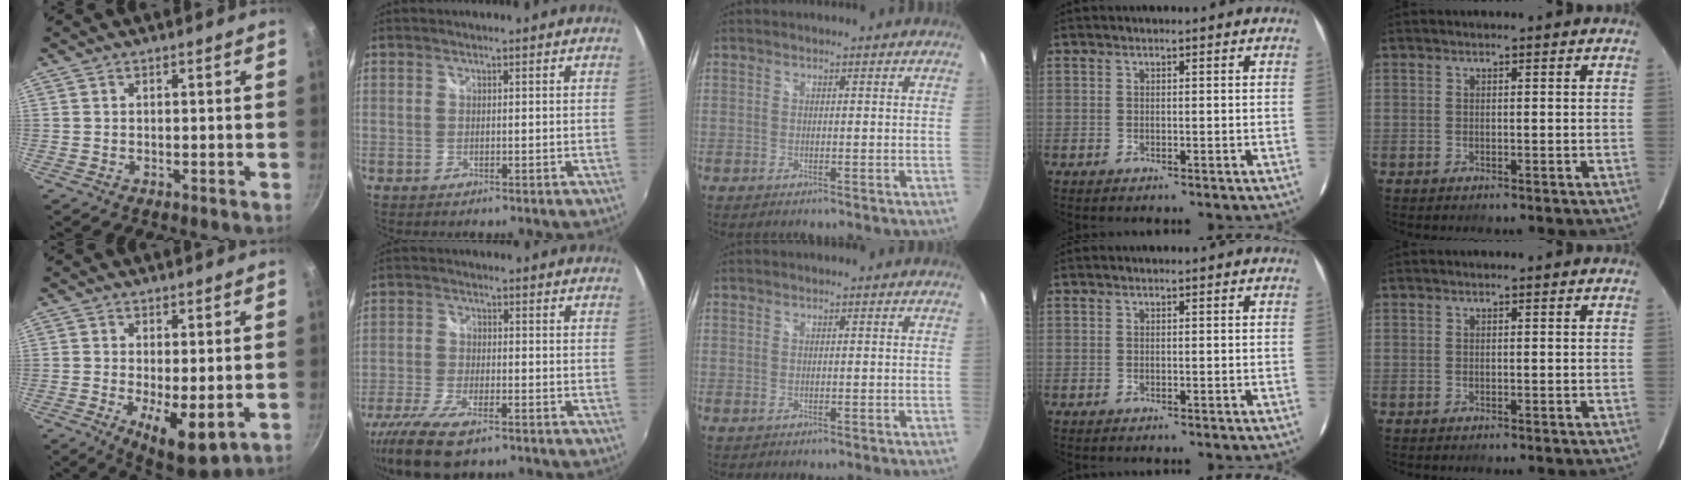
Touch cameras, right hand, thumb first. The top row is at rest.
{"thumb": {"total": 8.7, "force": [-1.6, 3.3, 7.9], "torque": [-0.114, -0.015, -0.012]}, "index": {"total": 11.8, "force": [-8.2, 3.9, 7.5], "torque": [-0.178, -0.037, -0.156]}}